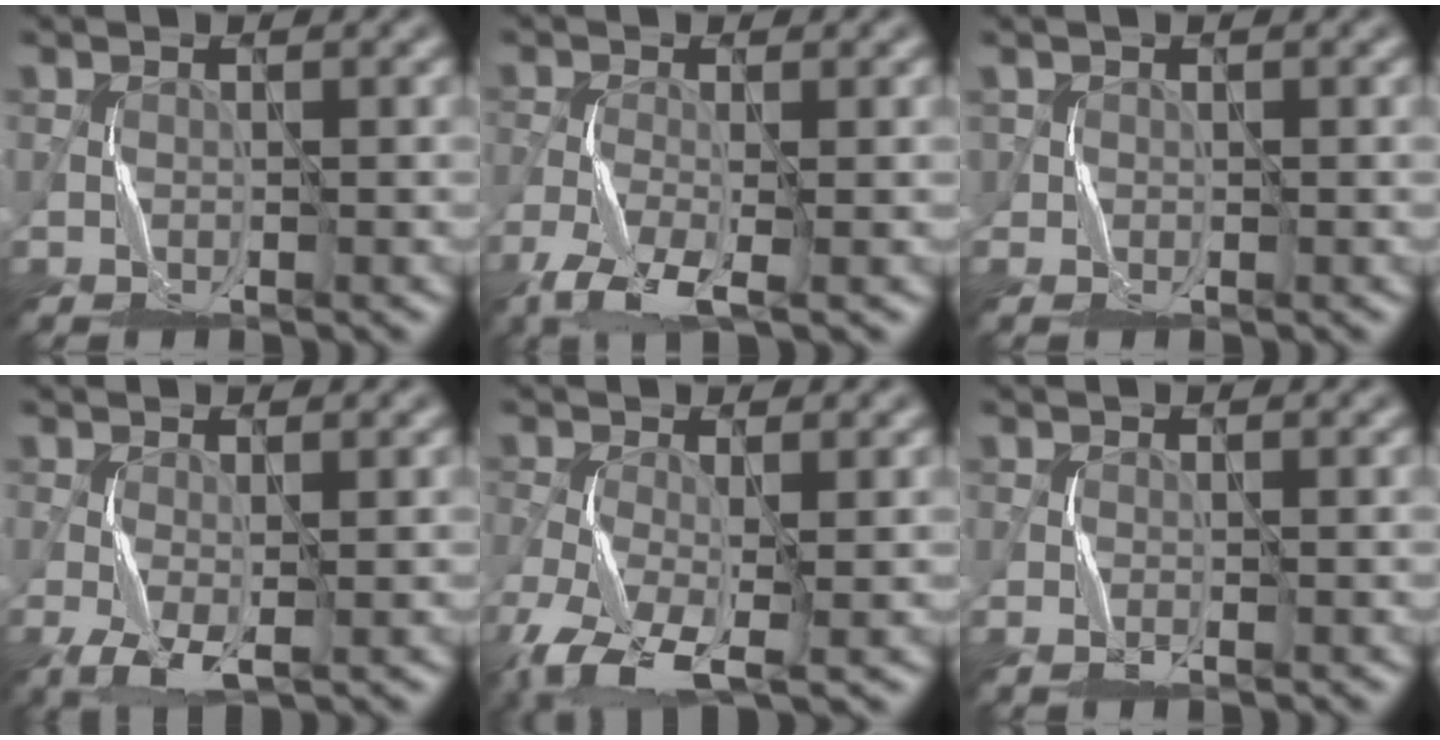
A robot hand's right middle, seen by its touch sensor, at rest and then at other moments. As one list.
[{"total": 5.0, "force": [-3.3, 1.5, 3.5], "torque": [-0.081, -0.015, -0.070]}, {"total": 1.2, "force": [0.3, 1.0, 0.7], "torque": [-0.016, 0.000, 0.004]}, {"total": 3.4, "force": [-1.3, 1.3, 2.8], "torque": [-0.070, -0.004, -0.023]}, {"total": 7.2, "force": [-3.9, 2.7, 5.4], "torque": [-0.128, -0.021, -0.078]}, {"total": 0.8, "force": [-0.3, 0.2, 0.7], "torque": [-0.016, 0.001, -0.007]}]